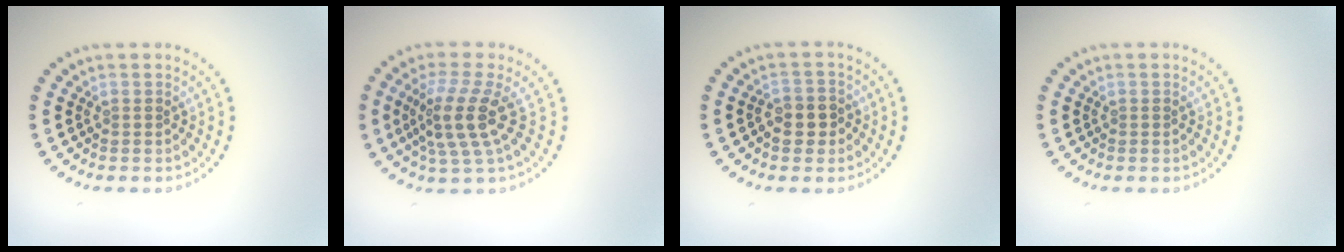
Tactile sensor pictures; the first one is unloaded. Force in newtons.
{"total": 4.2, "press": 3.2, "slide": 2.8}
{"total": 2.4, "press": 2.3, "slide": 0.6}
{"total": 0.0}